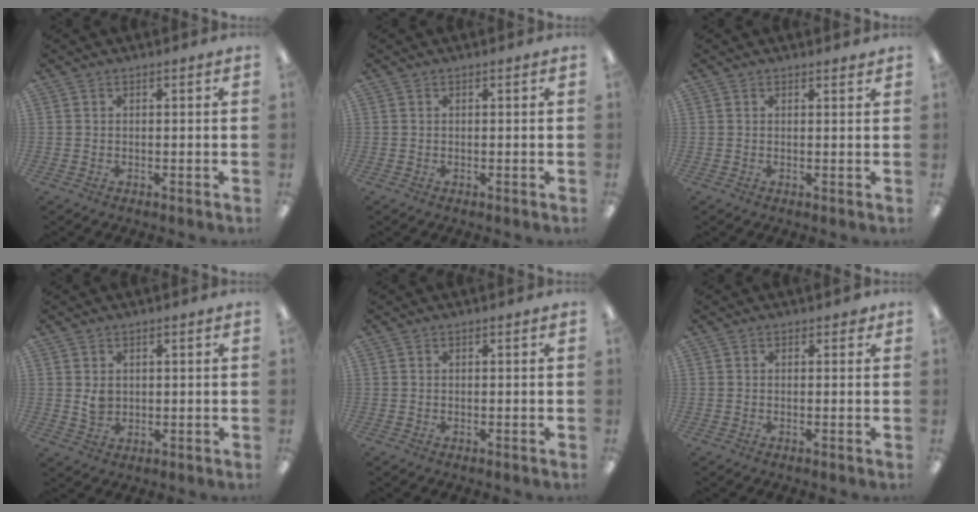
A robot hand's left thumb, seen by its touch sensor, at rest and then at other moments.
{"total": 0.0}
{"total": 1.0, "force": [0.9, 0.0, 0.4], "torque": [-0.001, -0.004, 0.015]}
{"total": 3.2, "force": [1.0, 2.4, 1.8], "torque": [-0.023, -0.002, 0.014]}
{"total": 0.0}
{"total": 0.9, "force": [0.5, 0.6, 0.6], "torque": [-0.004, 0.000, 0.006]}